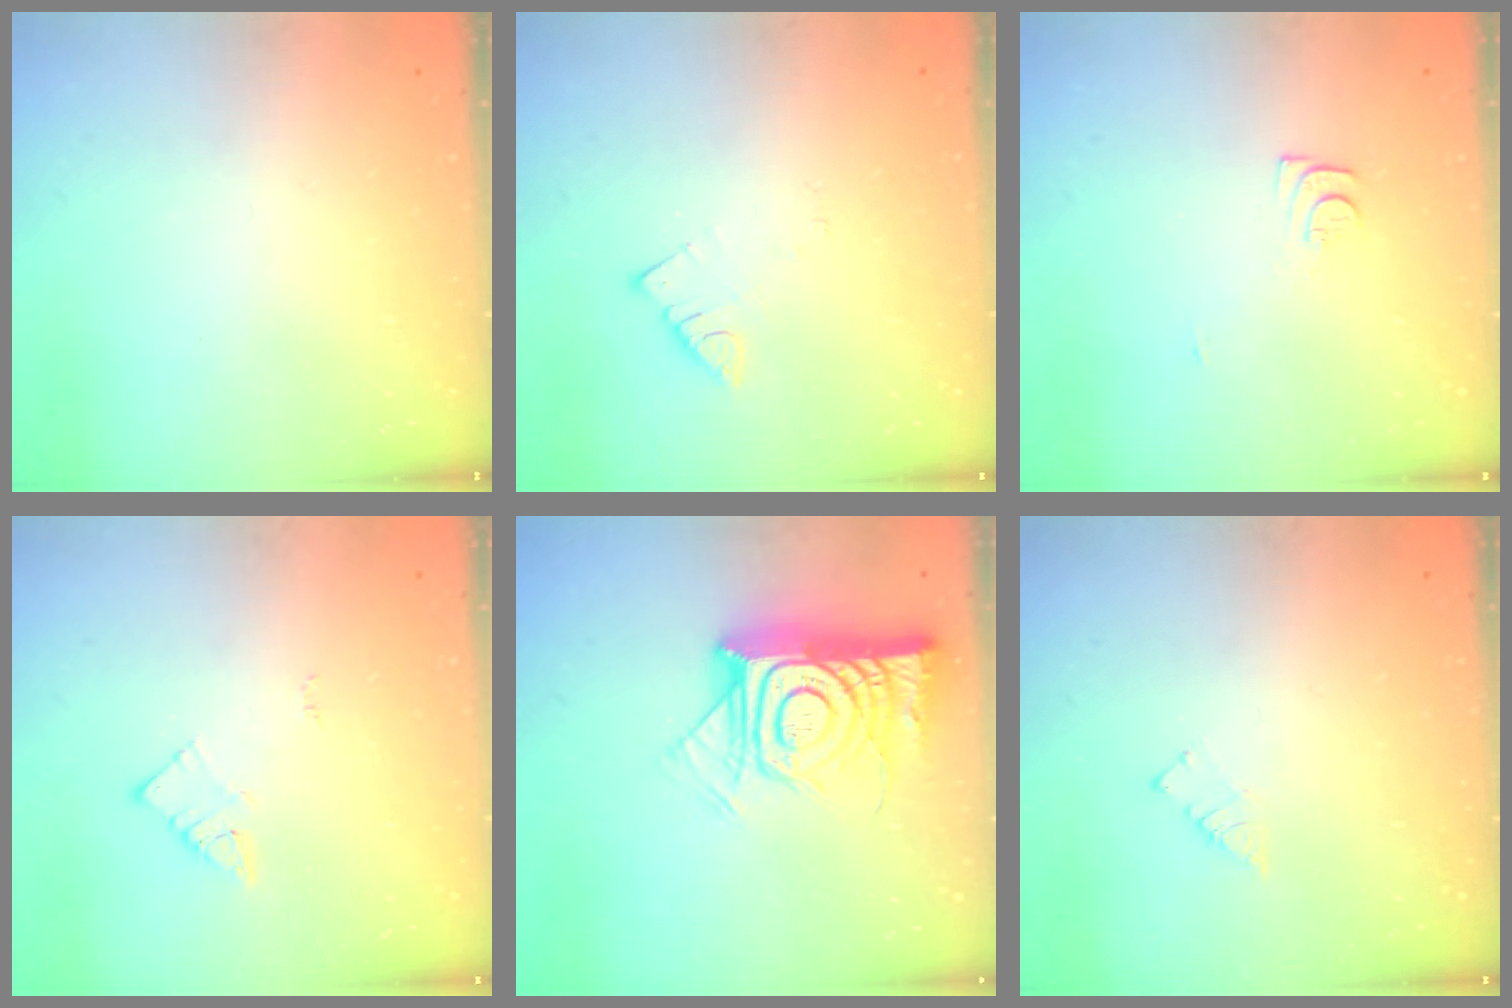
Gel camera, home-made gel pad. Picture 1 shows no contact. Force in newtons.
{"total": 2.5, "press": 2.5, "slide": 0.3}
{"total": 7.0, "press": 7.0, "slide": 0.6}
{"total": 3.3, "press": 3.3, "slide": 0.2}
{"total": 16.9, "press": 16.9, "slide": 1.2}
{"total": 2.6, "press": 2.6, "slide": 0.3}